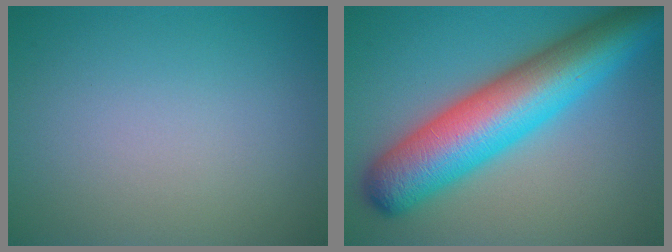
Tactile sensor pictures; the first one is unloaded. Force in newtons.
{"total": 11.7, "press": 11.7, "slide": 0.2}